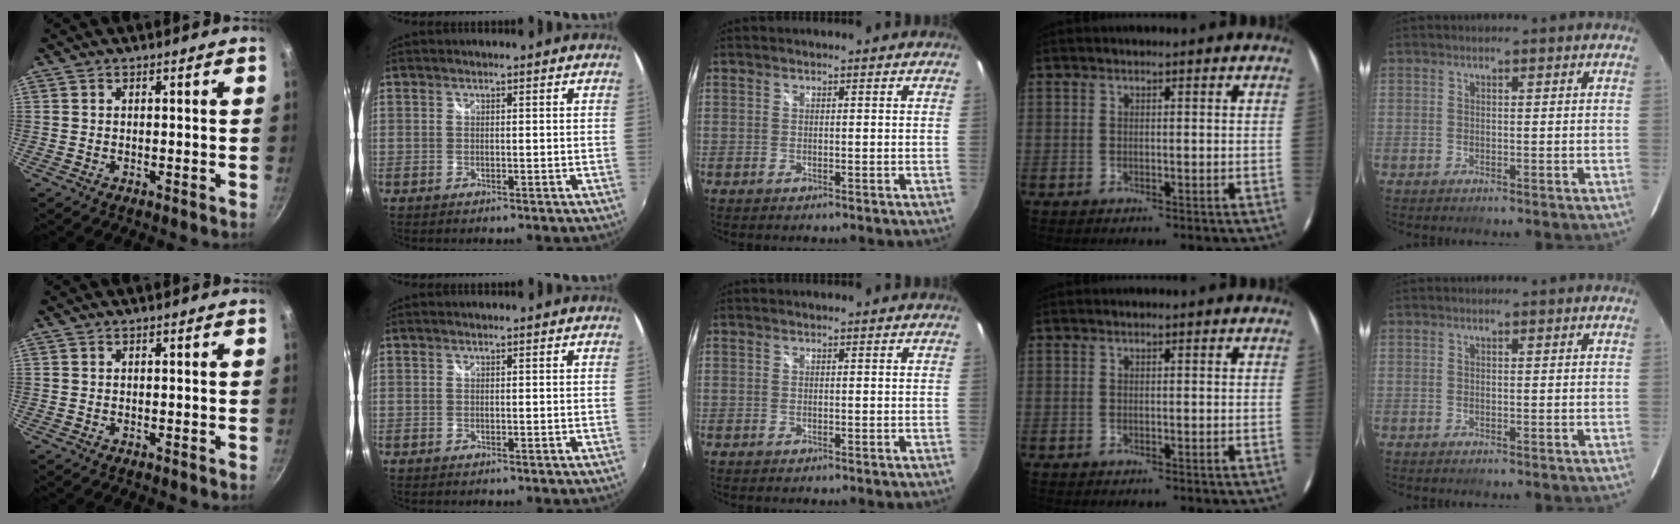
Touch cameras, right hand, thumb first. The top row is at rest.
{}